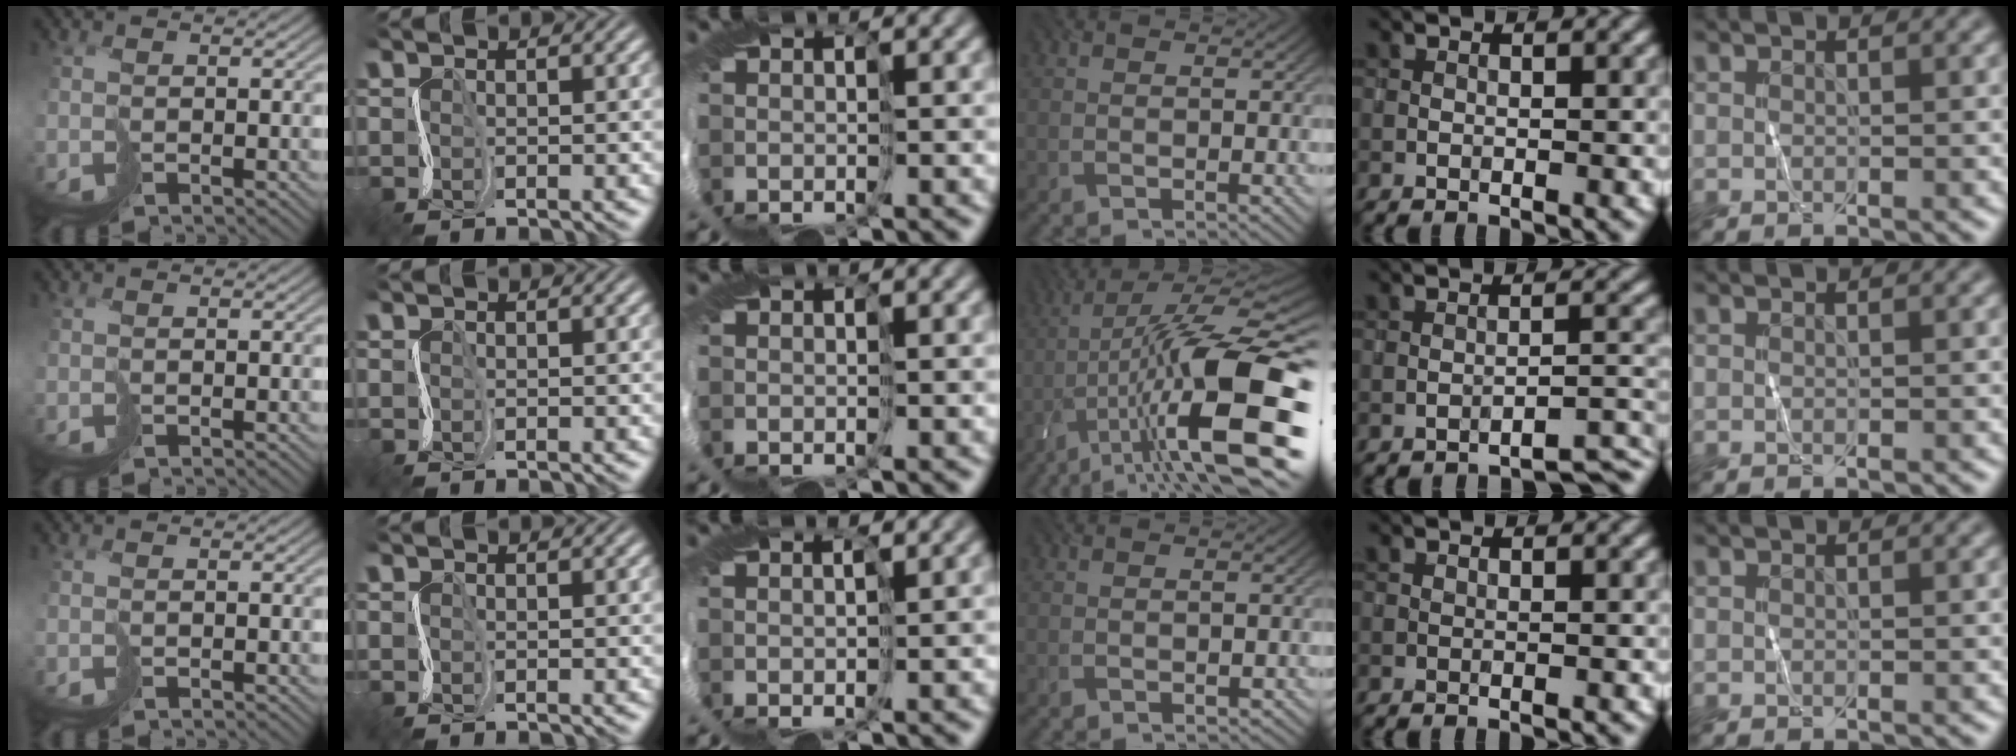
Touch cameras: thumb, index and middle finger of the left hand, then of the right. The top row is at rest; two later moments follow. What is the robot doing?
{"motion": "cut", "object": "tape"}